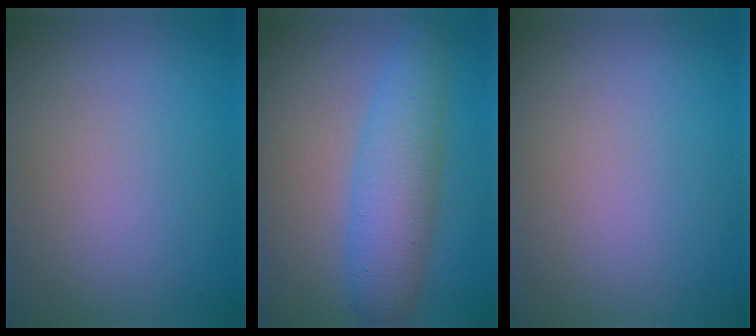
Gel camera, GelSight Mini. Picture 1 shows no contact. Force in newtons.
{"total": 5.1, "press": 5.0, "slide": 0.2}
{"total": 0.0}